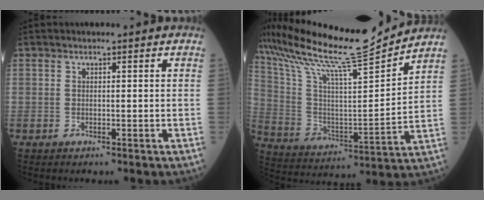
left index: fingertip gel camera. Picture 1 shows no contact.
{"total": 19.9, "force": [18.1, -0.9, 8.1], "torque": [-0.175, -0.034, 0.308]}